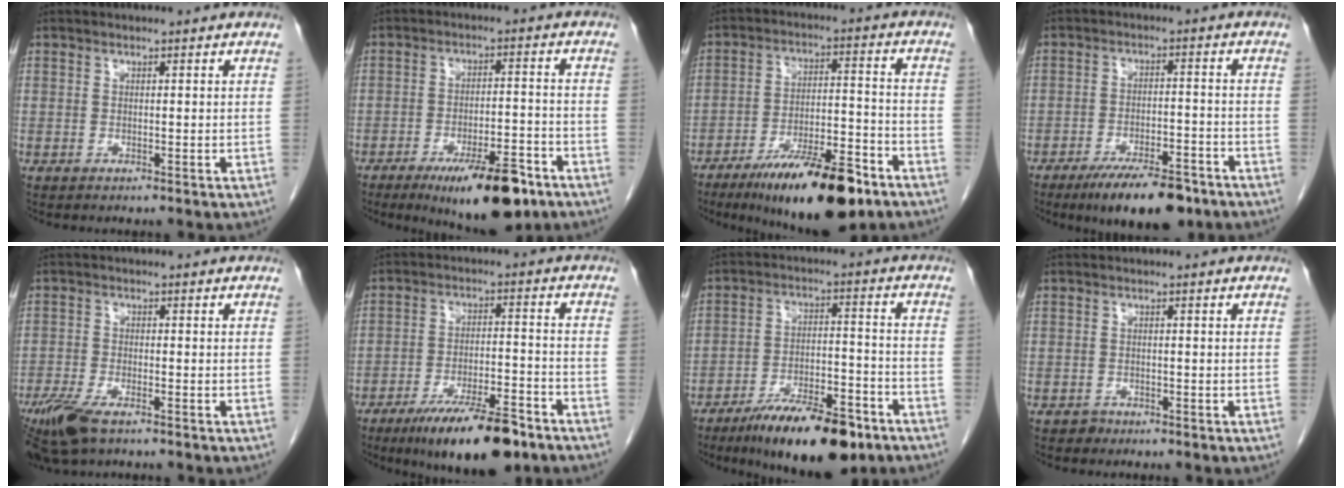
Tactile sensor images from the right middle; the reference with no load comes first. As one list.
[{"total": 12.5, "force": [-8.0, 3.1, 9.1], "torque": [-0.131, -0.009, -0.119]}, {"total": 16.6, "force": [-11.2, 3.6, 11.8], "torque": [-0.170, -0.005, -0.183]}, {"total": 11.1, "force": [-8.2, 3.2, 6.8], "torque": [-0.099, -0.009, -0.130]}, {"total": 8.2, "force": [-5.7, 2.6, 5.3], "torque": [-0.104, -0.018, -0.103]}, {"total": 13.7, "force": [-9.8, 2.9, 9.1], "torque": [-0.141, -0.013, -0.160]}, {"total": 14.9, "force": [-10.5, 4.0, 9.7], "torque": [-0.148, 0.000, -0.173]}, {"total": 1.1, "force": [-0.8, 0.7, -0.1], "torque": [0.002, 0.004, -0.016]}]